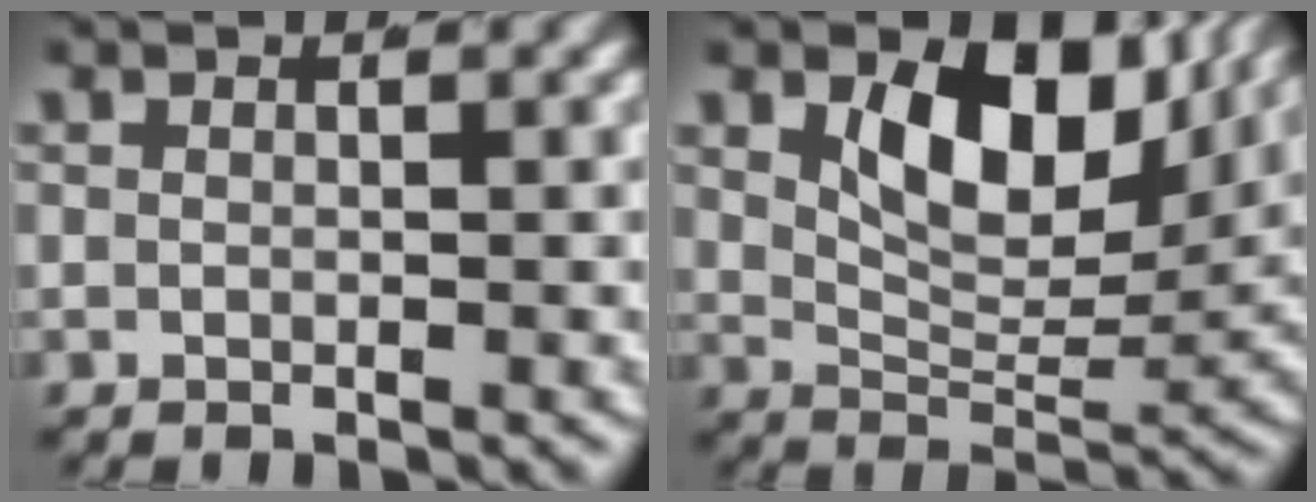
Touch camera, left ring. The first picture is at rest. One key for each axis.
{"total": 8.5, "fx": 4.4, "fy": 4.0, "fz": 6.0, "tx": -0.106, "ty": -0.012, "tz": 0.075}